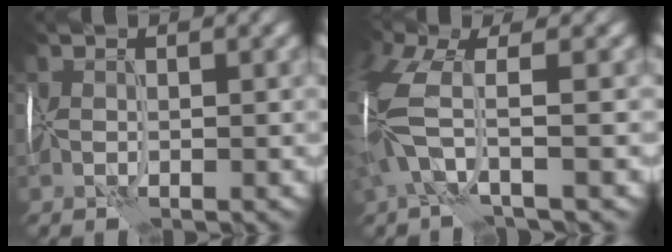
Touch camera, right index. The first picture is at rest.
{"total": 6.0, "force": [-0.8, 2.2, 5.5], "torque": [-0.156, 0.010, -0.035]}